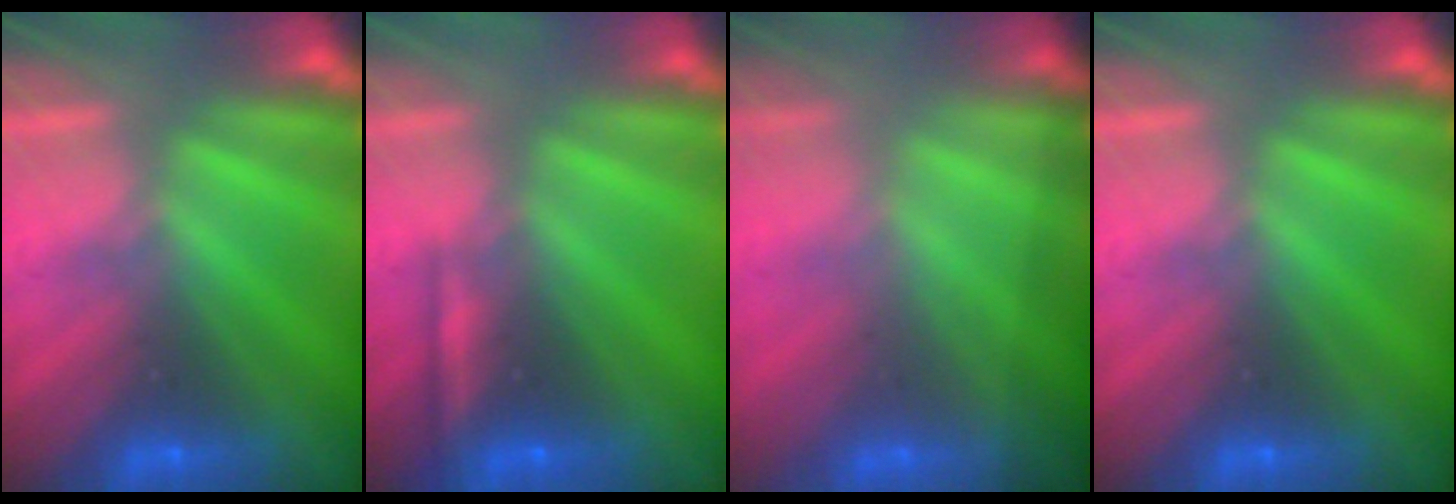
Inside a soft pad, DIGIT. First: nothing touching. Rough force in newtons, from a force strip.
{"total": 2.3}
{"total": 1.5}
{"total": 0.0}